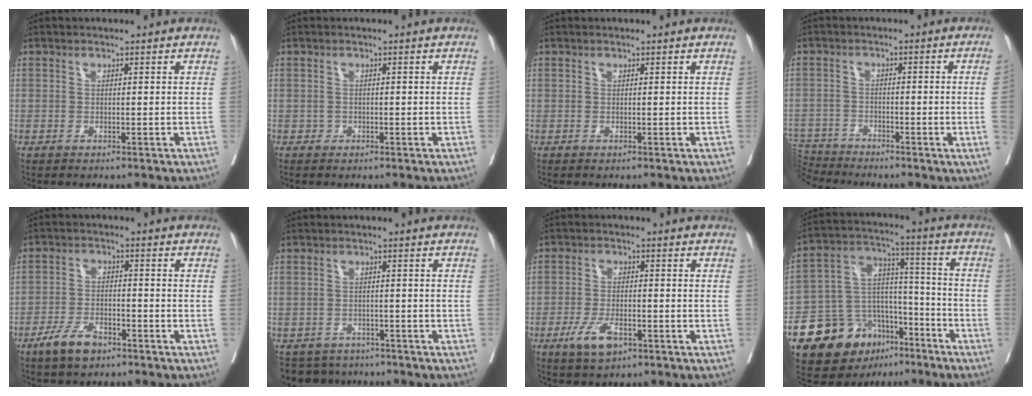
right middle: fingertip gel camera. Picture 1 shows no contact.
{"total": 0.6, "force": [-0.3, 0.6, 0.0], "torque": [-0.001, 0.001, -0.007]}
{"total": 0.0}
{"total": 5.9, "force": [-4.8, -1.1, 3.3], "torque": [-0.067, 0.014, -0.084]}
{"total": 5.9, "force": [-4.1, 2.5, 3.5], "torque": [-0.074, 0.000, -0.072]}
{"total": 7.1, "force": [-6.1, 3.7, 0.3], "torque": [-0.005, 0.000, -0.087]}
{"total": 6.0, "force": [-3.2, 2.4, 4.5], "torque": [-0.090, -0.006, -0.052]}
{"total": 18.3, "force": [-11.6, 11.0, 8.9], "torque": [-0.150, 0.049, -0.189]}